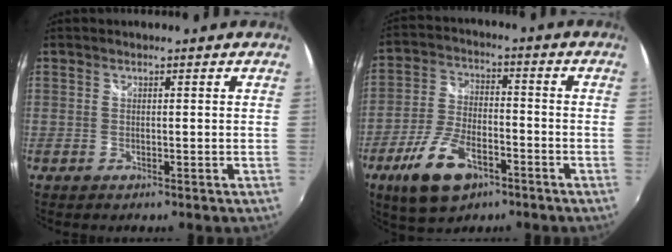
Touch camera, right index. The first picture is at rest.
{"total": 12.4, "force": [-7.0, 6.1, 8.3], "torque": [-0.183, -0.009, -0.126]}